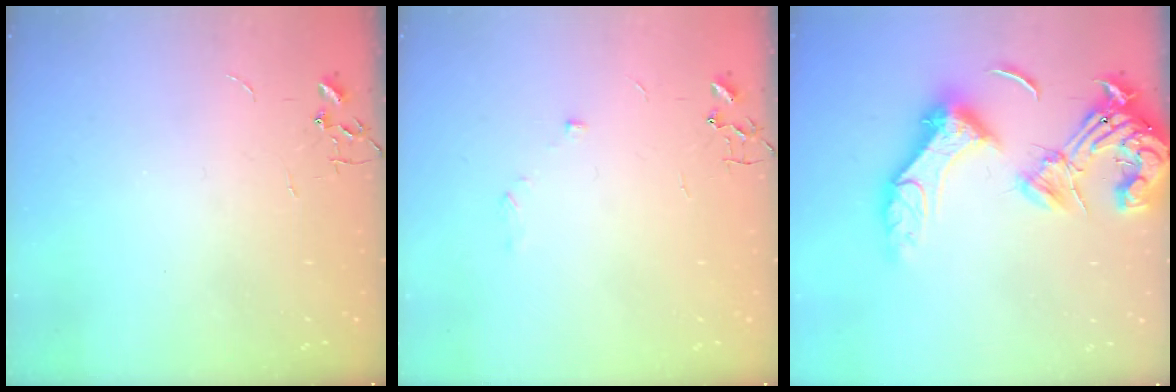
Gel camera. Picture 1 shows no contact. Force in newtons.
{"total": 5.6, "press": 5.6, "slide": 0.7}
{"total": 20.7, "press": 20.5, "slide": 2.6}